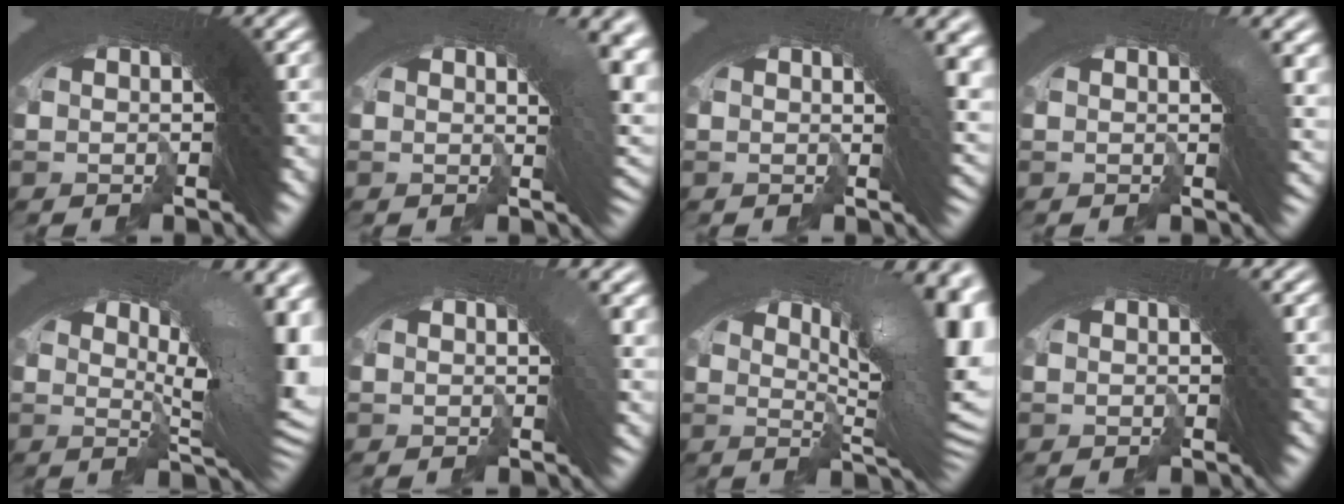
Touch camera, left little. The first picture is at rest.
{"total": 4.9, "force": [0.6, 2.3, 4.3], "torque": [-0.027, 0.015, -0.001]}
{"total": 3.9, "force": [0.5, 1.6, 3.5], "torque": [-0.019, 0.013, -0.001]}
{"total": 2.4, "force": [0.4, 0.8, 2.3], "torque": [-0.014, 0.007, 0.000]}
{"total": 9.5, "force": [1.2, 3.8, 8.7], "torque": [-0.091, 0.014, 0.007]}
{"total": 2.1, "force": [0.3, 0.7, 2.0], "torque": [-0.010, 0.007, 0.000]}
{"total": 11.1, "force": [1.2, 4.5, 10.1], "torque": [-0.115, 0.016, 0.007]}
{"total": 0.5, "force": [0.1, 0.1, 0.5], "torque": [-0.004, 0.002, 0.001]}